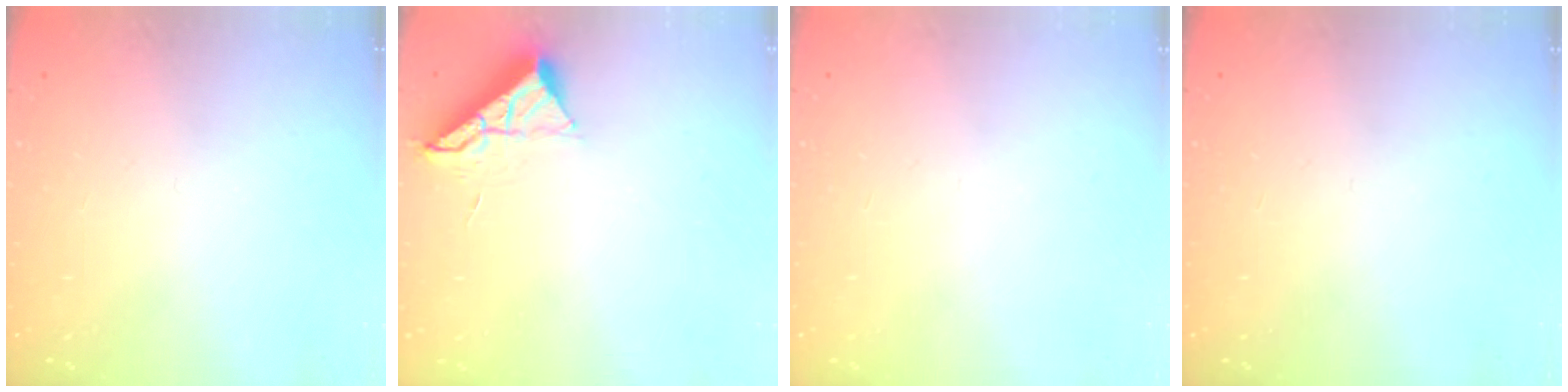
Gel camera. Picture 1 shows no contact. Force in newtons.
{"total": 7.1, "press": 7.1, "slide": 0.4}
{"total": 0.0}
{"total": 0.0}